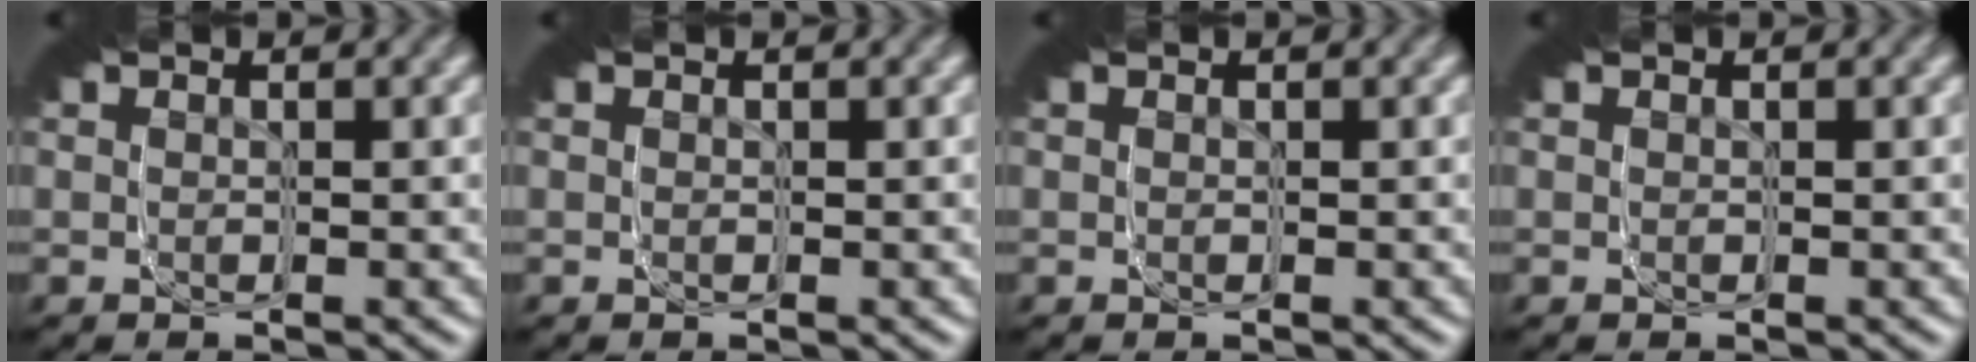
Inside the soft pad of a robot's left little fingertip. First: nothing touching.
{"total": 0.0}
{"total": 0.0}
{"total": 0.0}